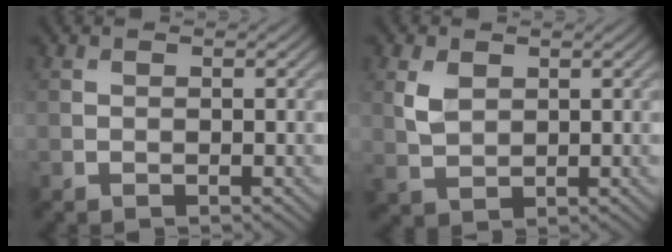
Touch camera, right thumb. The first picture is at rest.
{"total": 3.3, "force": [1.2, 2.2, 2.1], "torque": [-0.055, -0.002, 0.026]}